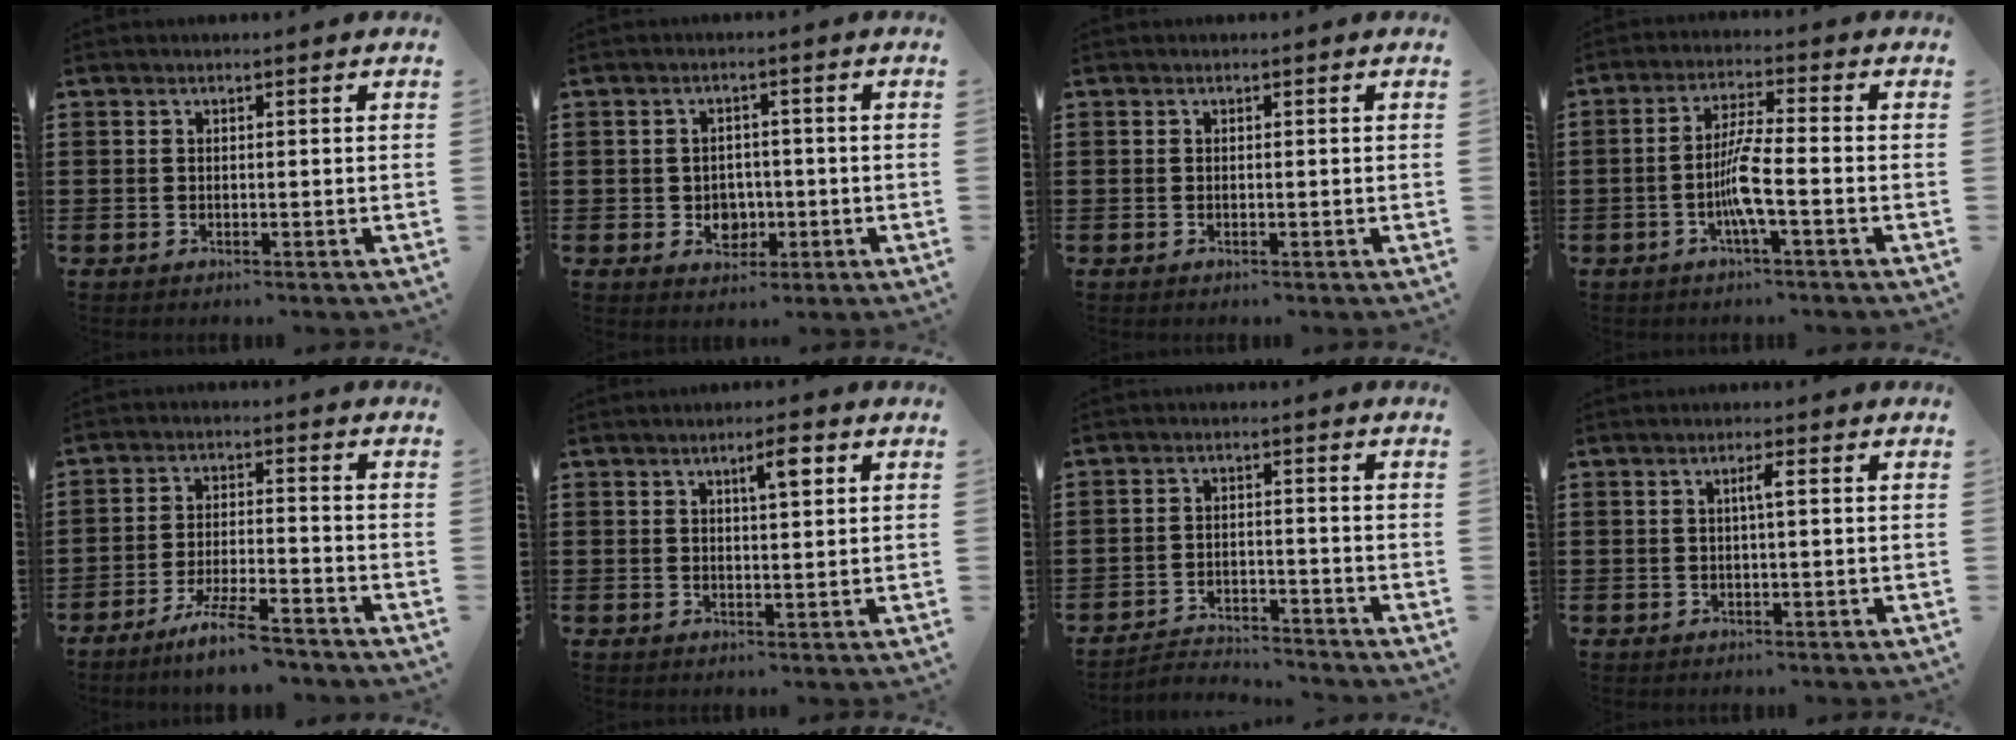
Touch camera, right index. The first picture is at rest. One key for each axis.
{"total": 3.2, "fx": -0.6, "fy": 2.8, "fz": 1.4, "tx": -0.028, "ty": 0.001, "tz": -0.016}
{"total": 0.0}
{"total": 6.2, "fx": -2.0, "fy": 0.5, "fz": 5.8, "tx": -0.121, "ty": -0.009, "tz": -0.044}
{"total": 7.0, "fx": -5.9, "fy": 0.2, "fz": 3.6, "tx": -0.078, "ty": -0.008, "tz": -0.114}
{"total": 3.5, "fx": 1.5, "fy": 0.8, "fz": 3.0, "tx": -0.046, "ty": 0.003, "tz": 0.020}
{"total": 3.1, "fx": -3.1, "fy": 0.3, "fz": 0.2, "tx": -0.012, "ty": 0.003, "tz": -0.067}
{"total": 1.9, "fx": 0.2, "fy": 0.0, "fz": 1.9, "tx": -0.036, "ty": 0.001, "tz": 0.000}